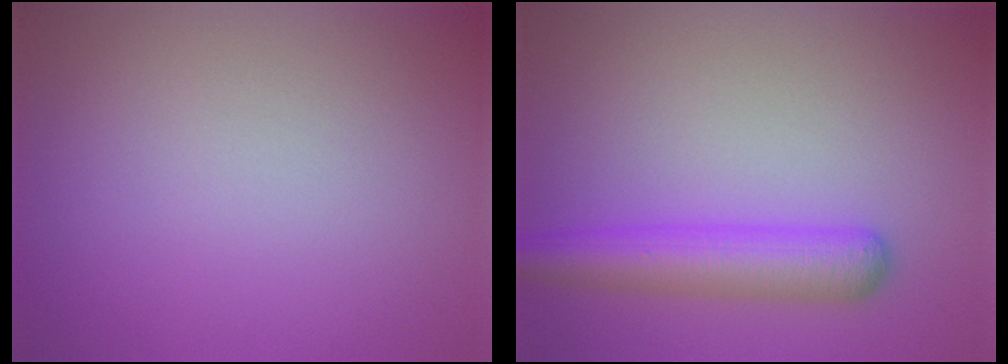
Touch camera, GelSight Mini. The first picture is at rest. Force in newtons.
{"total": 4.9, "press": 4.8, "slide": 0.1}